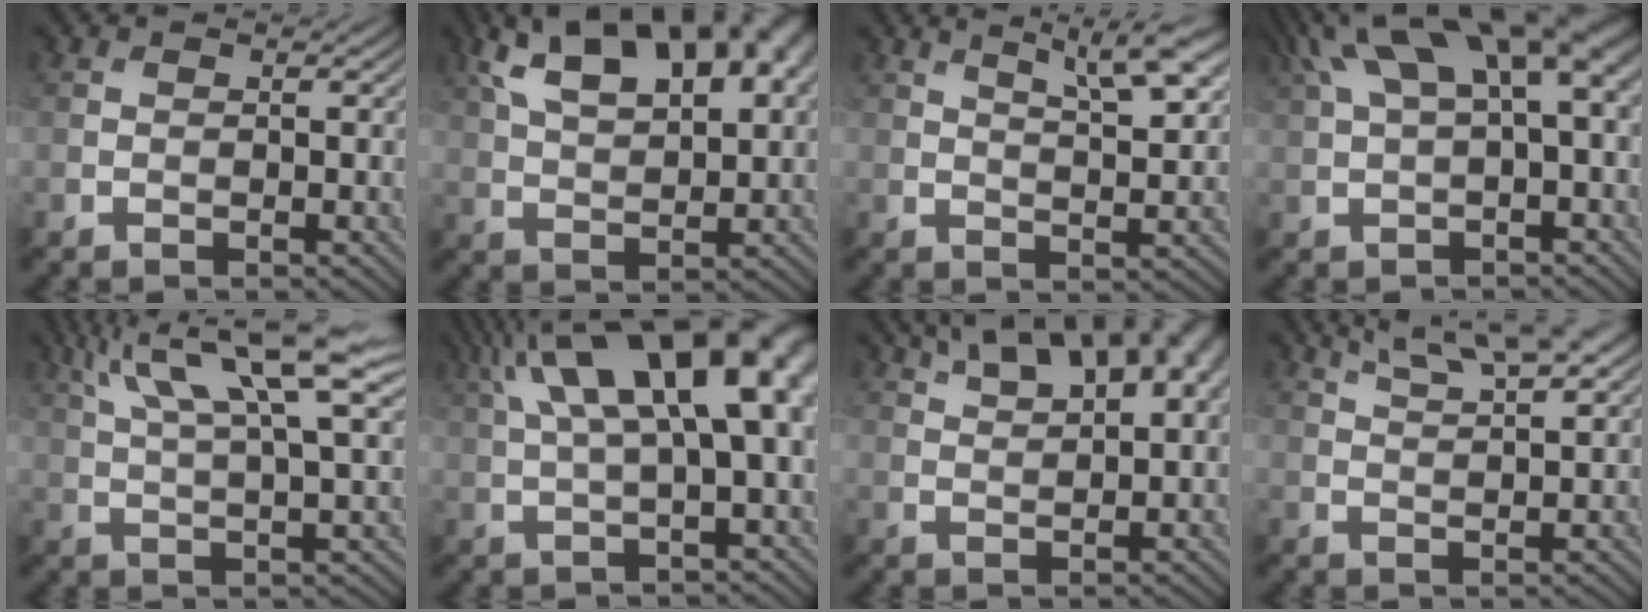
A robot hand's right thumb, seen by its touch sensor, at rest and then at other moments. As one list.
[{"total": 17.2, "force": [9.6, 7.7, 12.1], "torque": [-0.227, 0.044, 0.142]}, {"total": 7.6, "force": [4.3, 2.0, 6.0], "torque": [-0.076, 0.013, 0.062]}, {"total": 11.3, "force": [4.2, 3.6, 9.8], "torque": [-0.194, 0.021, 0.086]}, {"total": 14.4, "force": [7.6, 3.8, 11.7], "torque": [-0.203, 0.014, 0.131]}, {"total": 16.4, "force": [5.5, 5.4, 14.4], "torque": [-0.235, 0.051, 0.091]}, {"total": 13.2, "force": [7.5, 5.4, 9.4], "torque": [-0.166, 0.031, 0.113]}, {"total": 7.6, "force": [5.5, 1.8, 5.0], "torque": [-0.075, 0.014, 0.084]}]